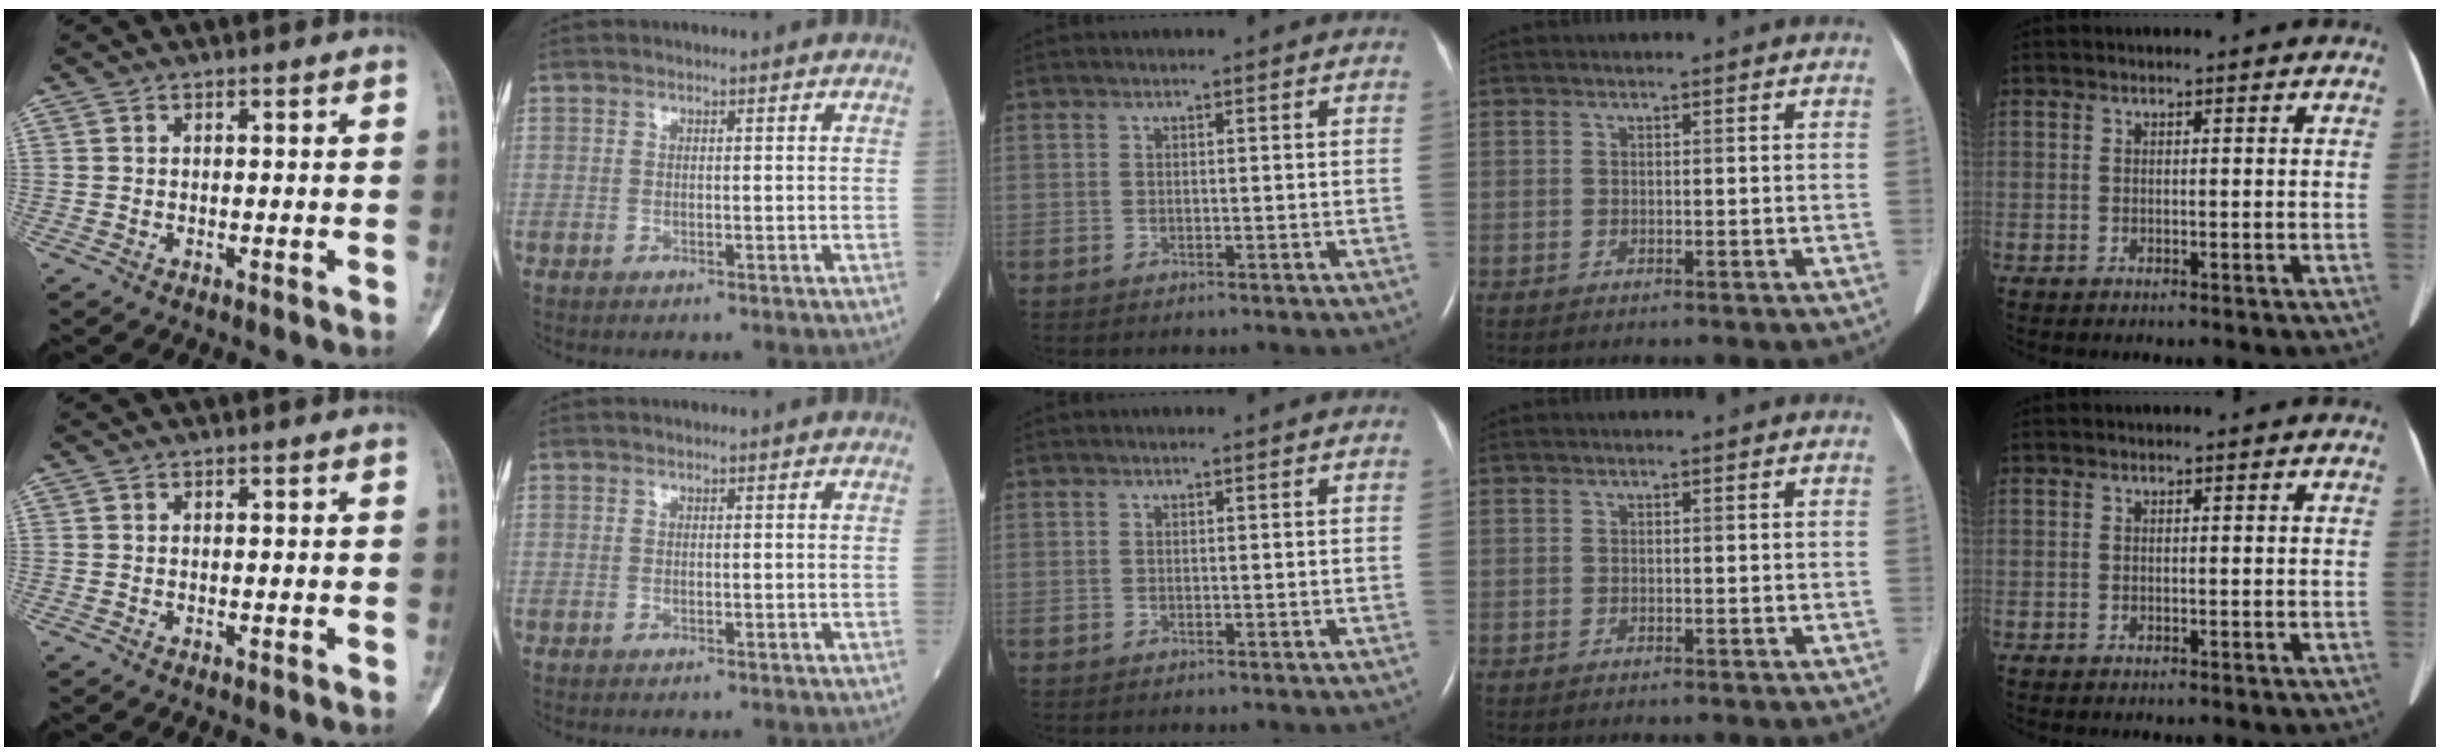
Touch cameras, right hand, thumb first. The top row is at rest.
{}